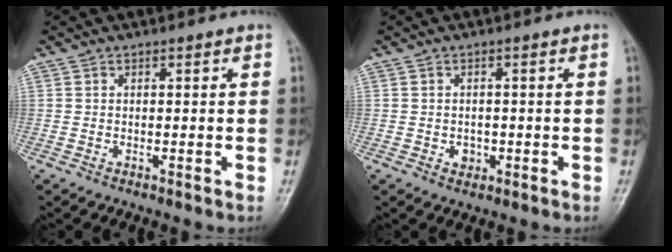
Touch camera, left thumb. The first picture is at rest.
{"total": 2.1, "force": [-0.7, 1.8, 1.0], "torque": [-0.003, 0.004, -0.006]}